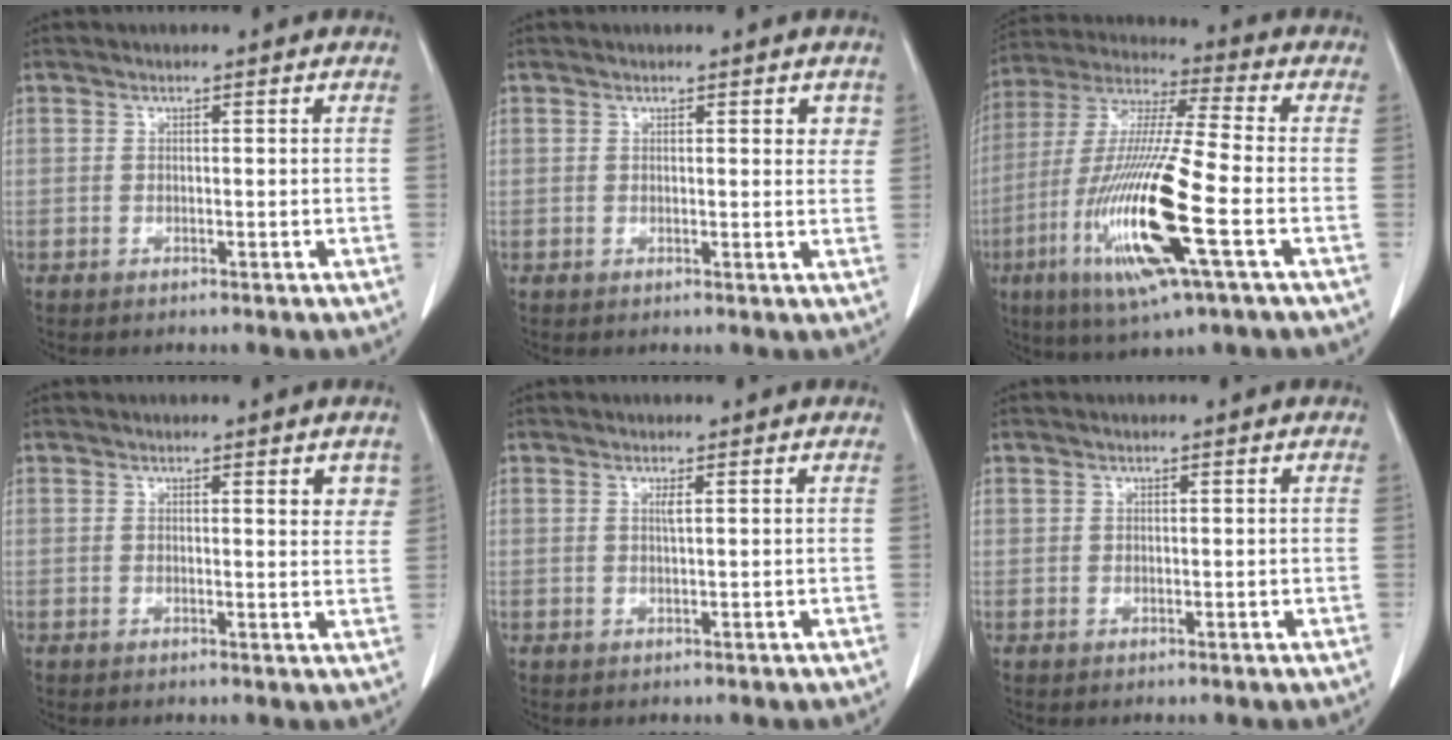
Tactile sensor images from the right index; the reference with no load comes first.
{"total": 2.2, "force": [1.1, 0.9, 1.6], "torque": [-0.012, -0.003, 0.010]}
{"total": 18.9, "force": [-5.8, 1.0, 18.0], "torque": [-0.382, -0.025, -0.110]}
{"total": 2.9, "force": [1.6, 0.8, 2.3], "torque": [-0.021, -0.007, 0.015]}
{"total": 0.8, "force": [0.3, -0.1, 0.7], "torque": [-0.018, -0.002, 0.006]}
{"total": 0.0}